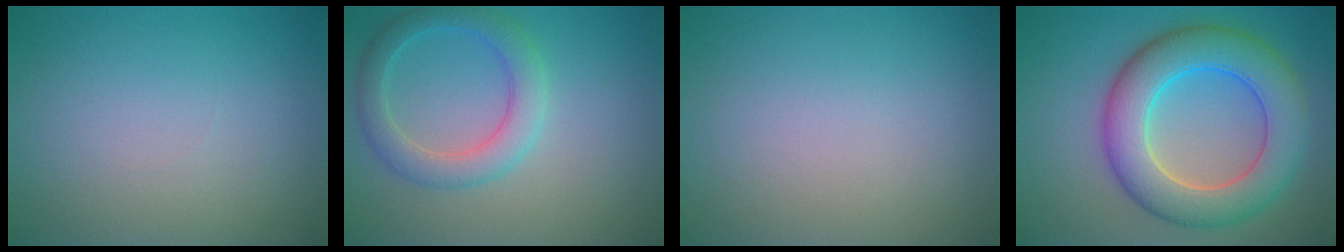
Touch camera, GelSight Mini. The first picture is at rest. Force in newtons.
{"total": 3.7, "press": 3.6, "slide": 0.3}
{"total": 0.0}
{"total": 8.6, "press": 8.6, "slide": 0.2}